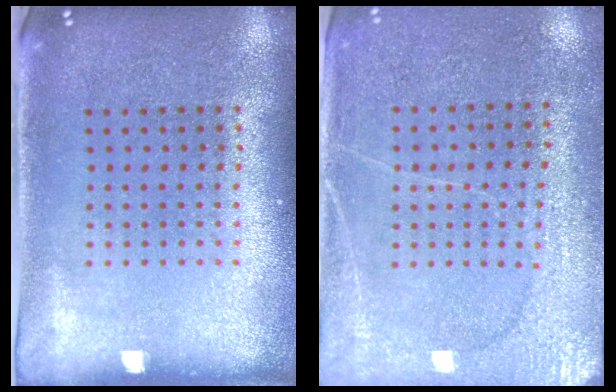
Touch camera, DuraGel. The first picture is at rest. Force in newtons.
{"total": 2.8, "press": 2.7, "slide": 0.8}